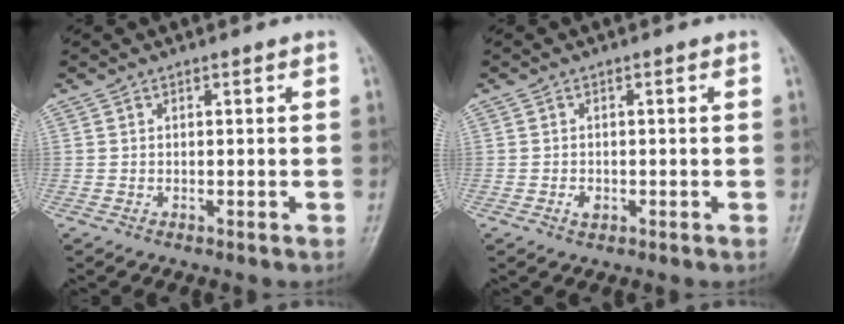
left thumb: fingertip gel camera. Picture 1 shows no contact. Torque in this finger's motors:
{"motor_torque": [-0.07, 0.08, 0.07, 0.04, 0.00]}